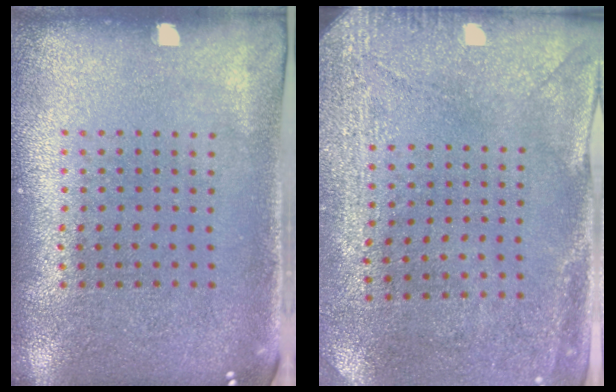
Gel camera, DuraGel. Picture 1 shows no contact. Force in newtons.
{"total": 2.9, "press": 2.3, "slide": 1.8}